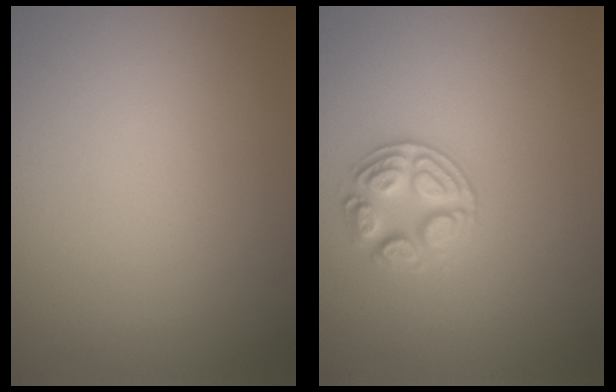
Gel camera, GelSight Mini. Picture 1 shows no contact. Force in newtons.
{"total": 2.8, "press": 2.7, "slide": 0.7}